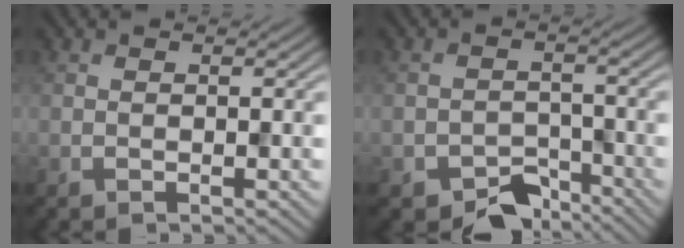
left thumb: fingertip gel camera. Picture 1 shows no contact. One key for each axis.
{"total": 5.1, "fx": -3.8, "fy": 2.8, "fz": 1.9, "tx": -0.024, "ty": -0.008, "tz": -0.067}